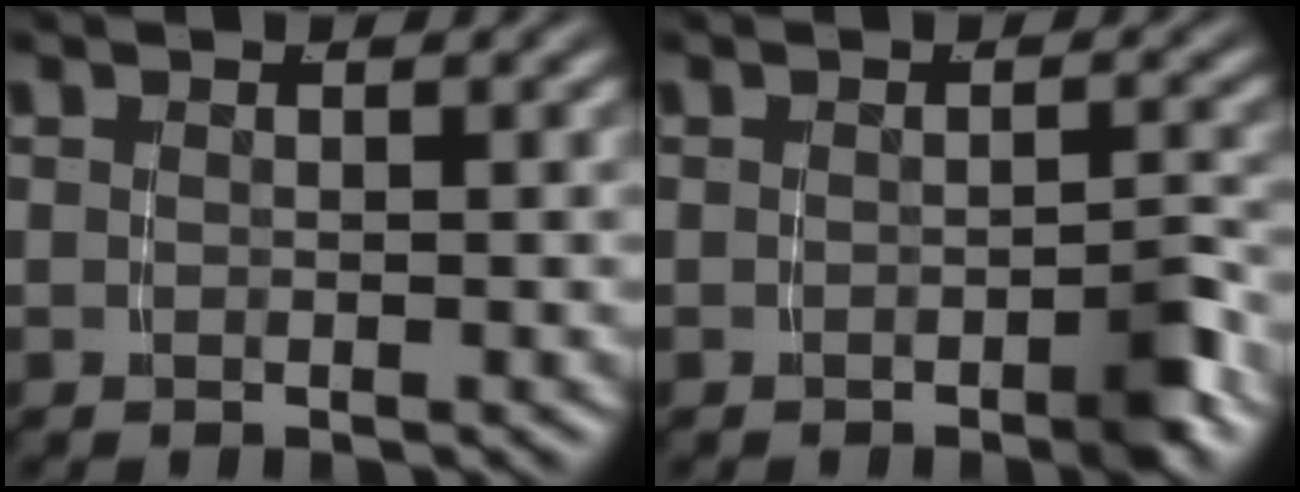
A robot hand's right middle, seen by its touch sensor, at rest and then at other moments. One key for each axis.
{"total": 1.9, "fx": -1.2, "fy": 0.2, "fz": 1.4, "tx": -0.021, "ty": 0.000, "tz": -0.024}